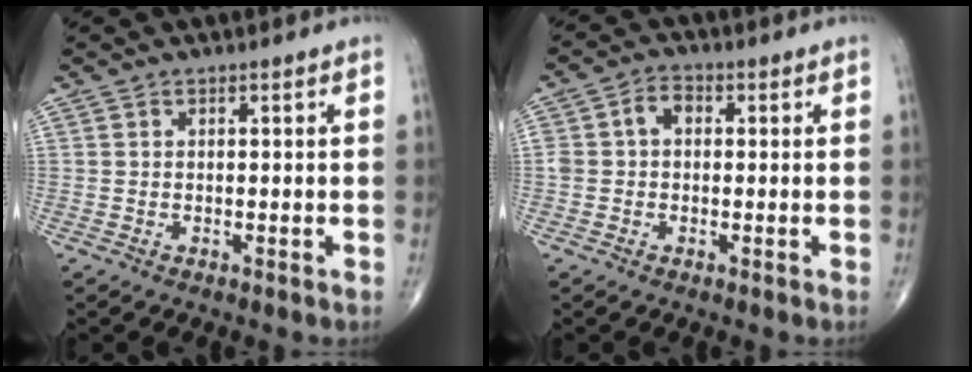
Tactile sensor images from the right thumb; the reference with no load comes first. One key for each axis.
{"total": 4.1, "fx": 0.4, "fy": 3.1, "fz": 2.7, "tx": -0.043, "ty": 0.019, "tz": 0.002}